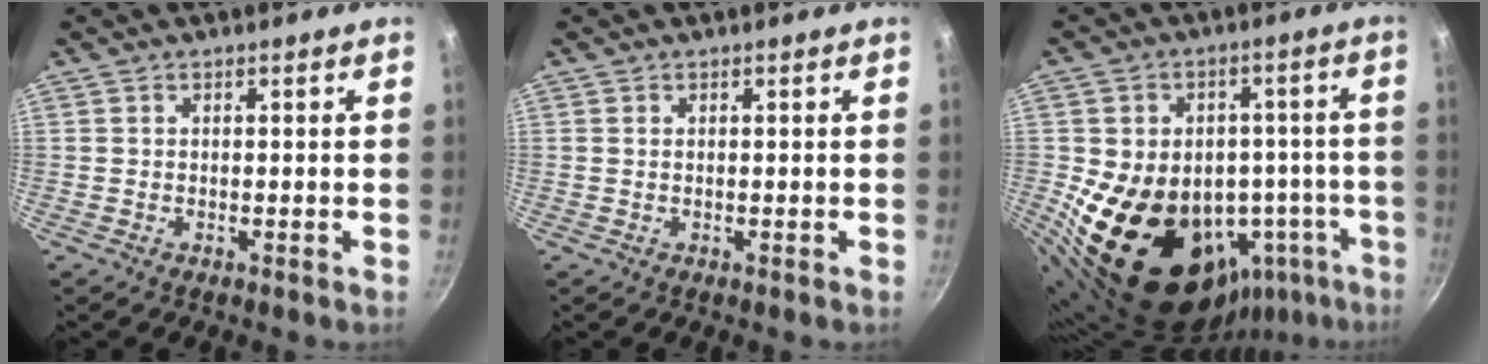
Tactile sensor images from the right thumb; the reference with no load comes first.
{"total": 0.0}
{"total": 24.4, "force": [-6.7, 17.7, 15.4], "torque": [-0.196, 0.027, -0.078]}